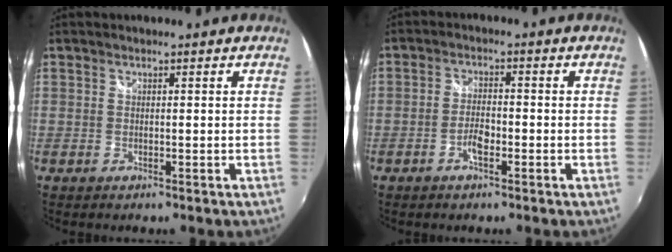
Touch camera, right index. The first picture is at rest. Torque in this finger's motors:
{"motor_torque": [0.03, 0.06, -0.09, -0.01]}